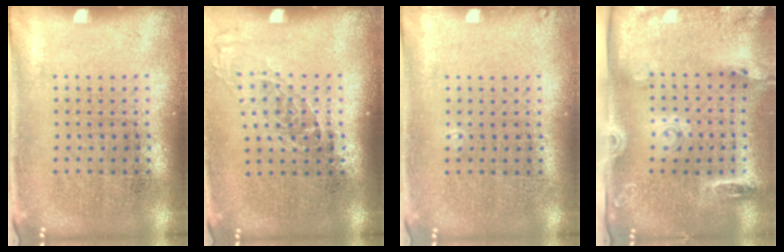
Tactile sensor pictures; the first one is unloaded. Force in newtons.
{"total": 1.2, "press": 1.0, "slide": 0.7}
{"total": 0.5, "press": 0.5, "slide": 0.2}
{"total": 2.7, "press": 1.9, "slide": 1.9}